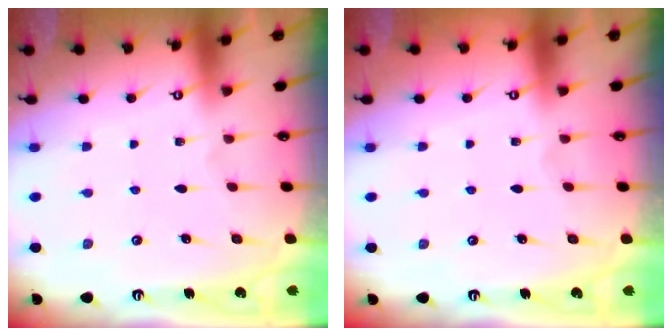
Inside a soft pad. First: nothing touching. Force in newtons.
{"total": 0.0}